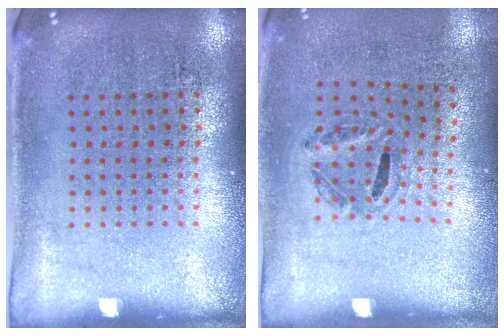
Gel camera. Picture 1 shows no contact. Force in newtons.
{"total": 1.1, "press": 0.6, "slide": 0.9}